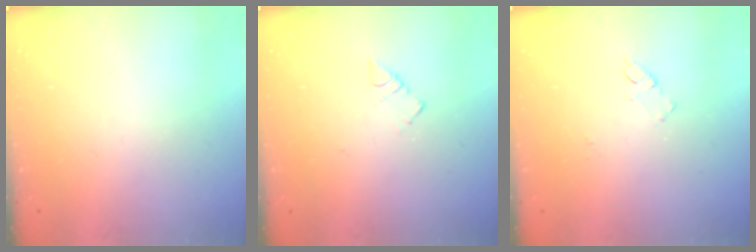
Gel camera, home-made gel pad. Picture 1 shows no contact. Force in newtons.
{"total": 2.7, "press": 2.7, "slide": 0.4}
{"total": 6.2, "press": 6.2, "slide": 0.5}